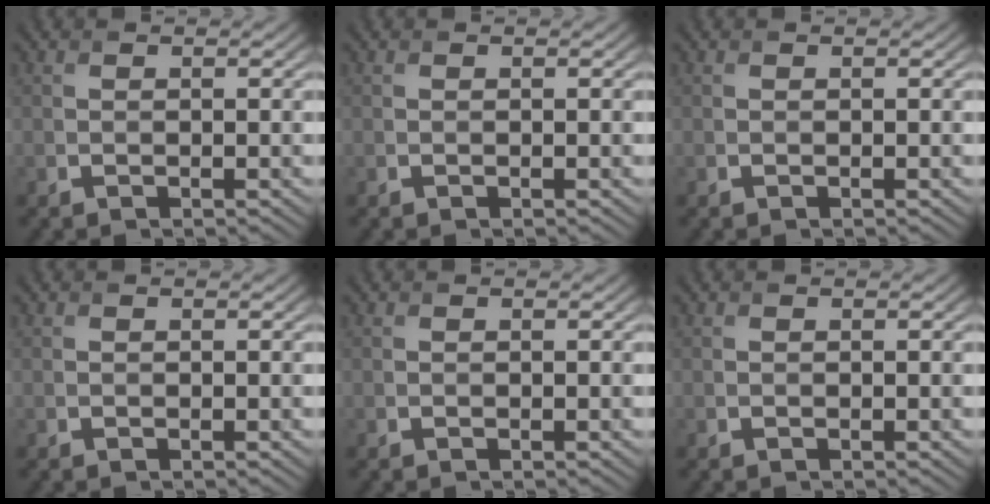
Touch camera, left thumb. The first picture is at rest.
{"total": 0.0}
{"total": 0.0}
{"total": 0.0}
{"total": 0.0}
{"total": 0.0}